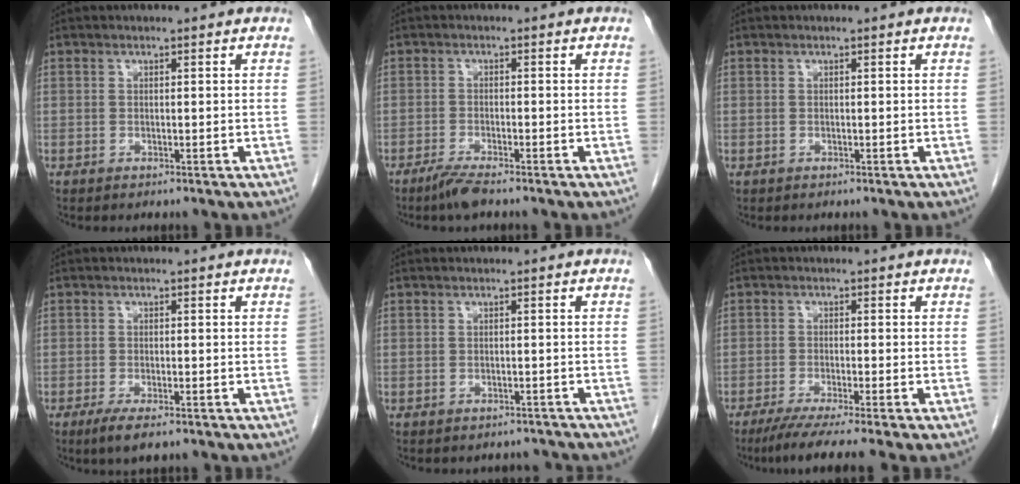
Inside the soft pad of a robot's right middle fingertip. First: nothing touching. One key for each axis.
{"total": 3.0, "fx": -2.4, "fy": 0.1, "fz": 1.8, "tx": -0.043, "ty": -0.007, "tz": -0.049}
{"total": 0.0}
{"total": 3.6, "fx": -2.3, "fy": 0.7, "fz": 2.6, "tx": -0.049, "ty": -0.008, "tz": -0.037}
{"total": 2.9, "fx": -2.6, "fy": 1.1, "fz": -0.1, "tx": 0.005, "ty": 0.002, "tz": -0.034}
{"total": 7.4, "fx": -5.8, "fy": -1.0, "fz": 4.6, "tx": -0.064, "ty": -0.022, "tz": -0.091}